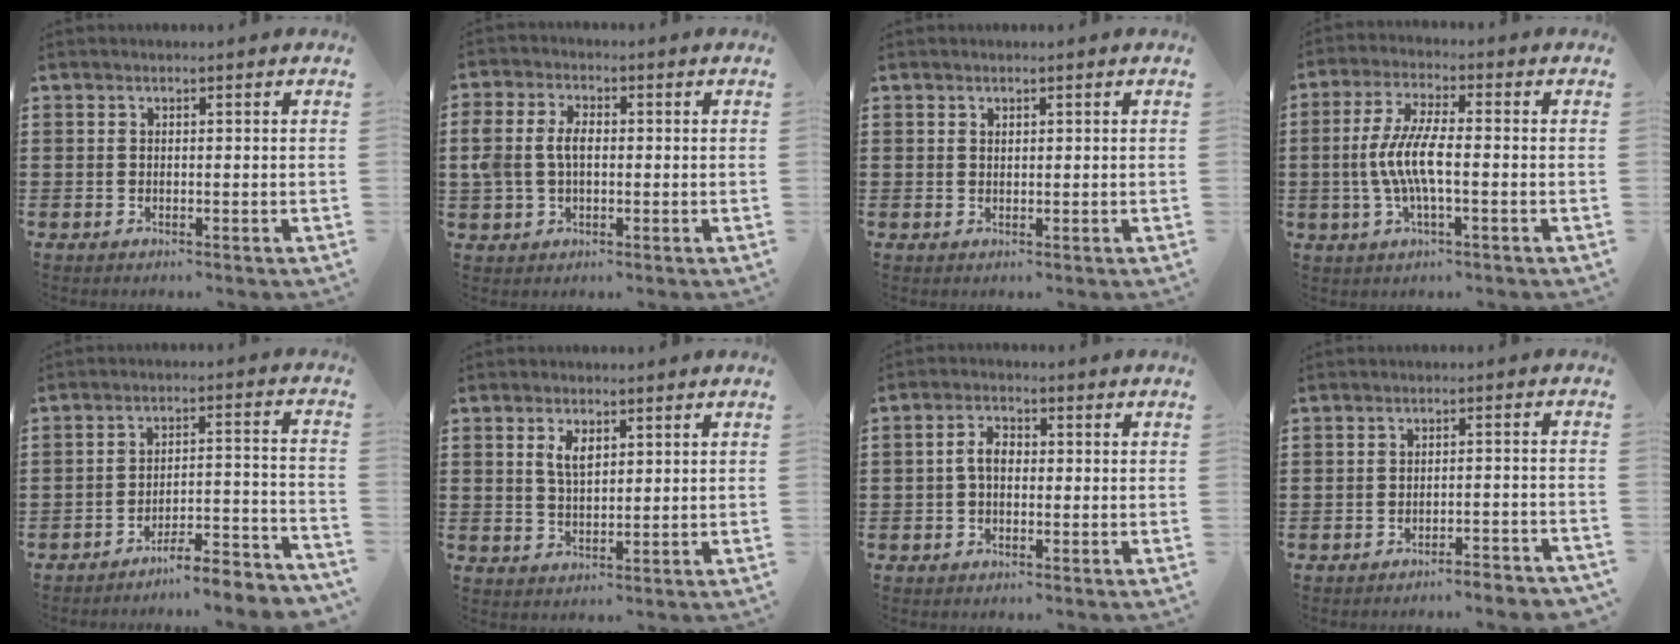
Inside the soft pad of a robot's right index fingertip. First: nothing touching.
{"total": 4.8, "force": [0.2, 3.1, 3.6], "torque": [-0.097, 0.004, -0.006]}
{"total": 0.6, "force": [0.5, 0.3, 0.1], "torque": [-0.004, -0.001, 0.012]}
{"total": 7.1, "force": [-1.3, 1.7, 6.8], "torque": [-0.161, -0.016, -0.034]}
{"total": 5.5, "force": [-5.2, -0.2, 1.6], "torque": [-0.027, -0.007, -0.103]}
{"total": 3.4, "force": [1.6, 1.5, 2.6], "torque": [-0.058, 0.003, 0.029]}
{"total": 3.2, "force": [-0.3, 1.8, 2.7], "torque": [-0.060, 0.002, -0.008]}
{"total": 2.5, "force": [-2.5, -0.2, 0.6], "torque": [-0.015, -0.003, -0.050]}